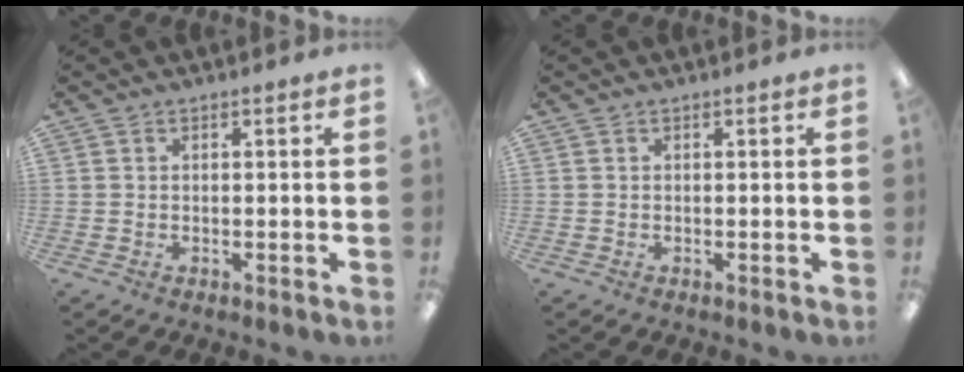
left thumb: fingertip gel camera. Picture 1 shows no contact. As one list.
[{"total": 0.0}]